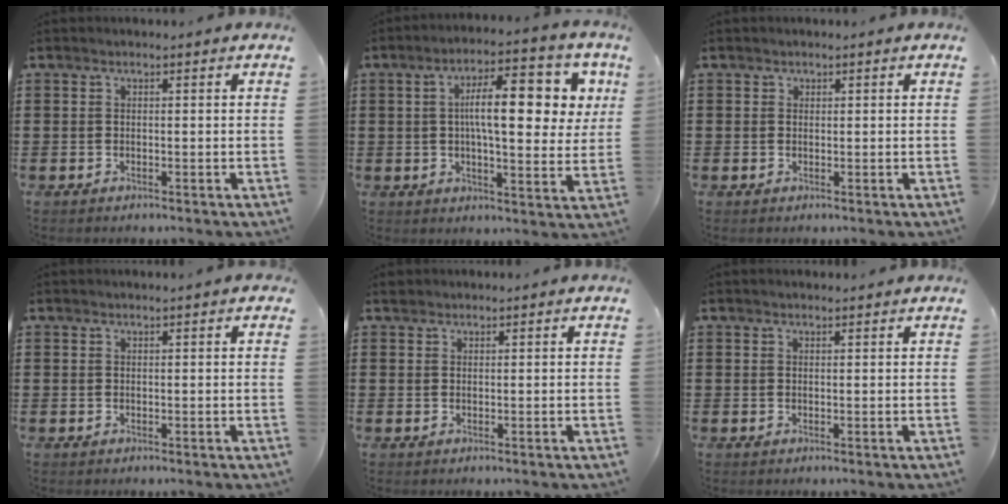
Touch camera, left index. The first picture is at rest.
{"total": 12.6, "force": [3.0, 4.4, 11.5], "torque": [-0.193, 0.006, 0.044]}
{"total": 0.9, "force": [0.2, 0.8, 0.1], "torque": [-0.005, 0.002, 0.003]}
{"total": 0.7, "force": [0.5, -0.1, 0.4], "torque": [-0.008, -0.001, 0.010]}
{"total": 1.0, "force": [0.8, 0.5, 0.3], "torque": [-0.008, 0.003, 0.016]}
{"total": 0.7, "force": [0.6, 0.2, 0.1], "torque": [-0.004, 0.000, 0.013]}